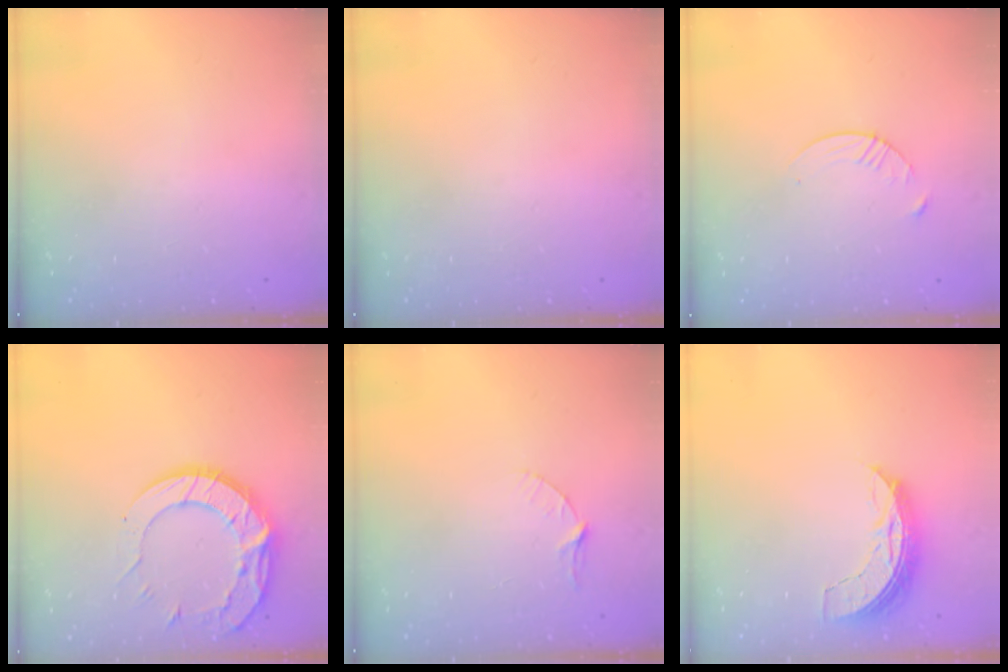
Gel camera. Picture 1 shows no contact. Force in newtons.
{"total": 0.0}
{"total": 3.1, "press": 3.1, "slide": 0.4}
{"total": 15.1, "press": 15.0, "slide": 1.3}
{"total": 3.5, "press": 3.4, "slide": 0.4}
{"total": 6.9, "press": 6.9, "slide": 0.5}